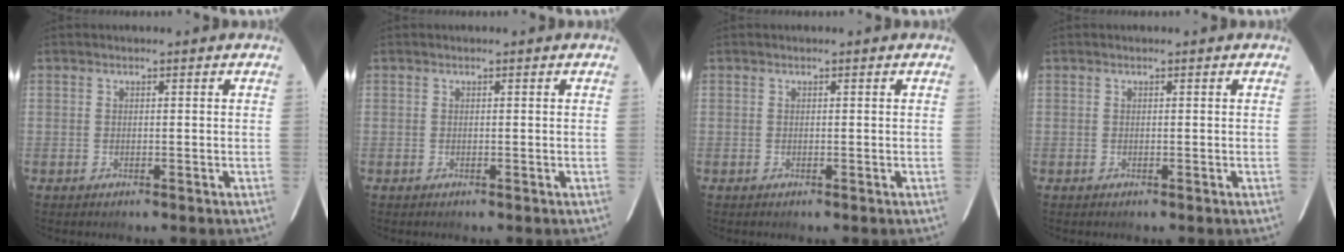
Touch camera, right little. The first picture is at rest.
{"total": 0.0}
{"total": 0.0}
{"total": 0.0}